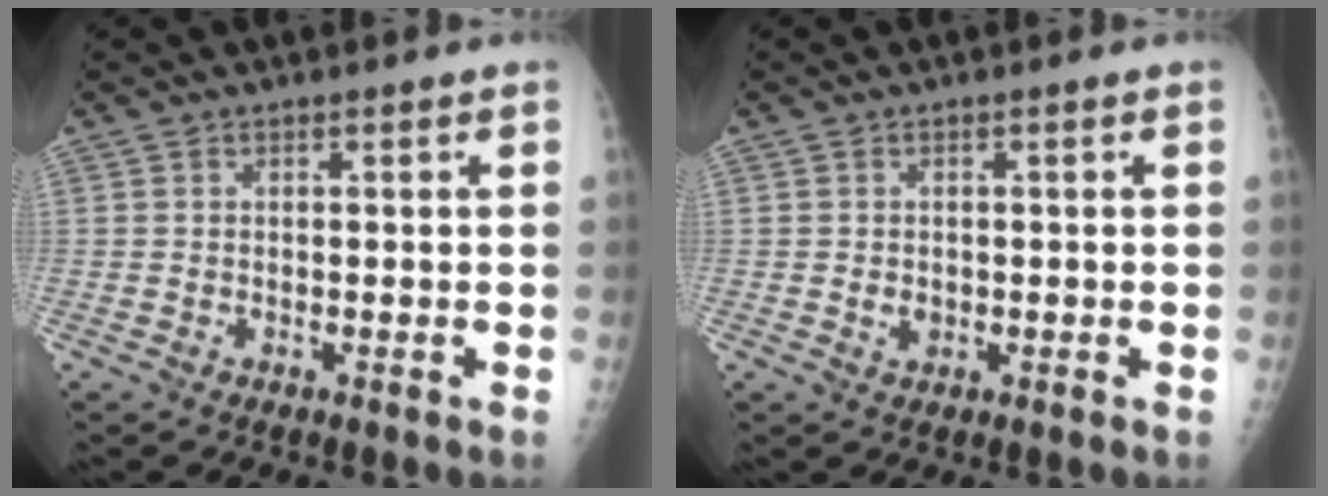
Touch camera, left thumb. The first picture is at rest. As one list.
[{"total": 1.8, "force": [-0.2, 1.5, 1.0], "torque": [-0.011, 0.001, 0.002]}]